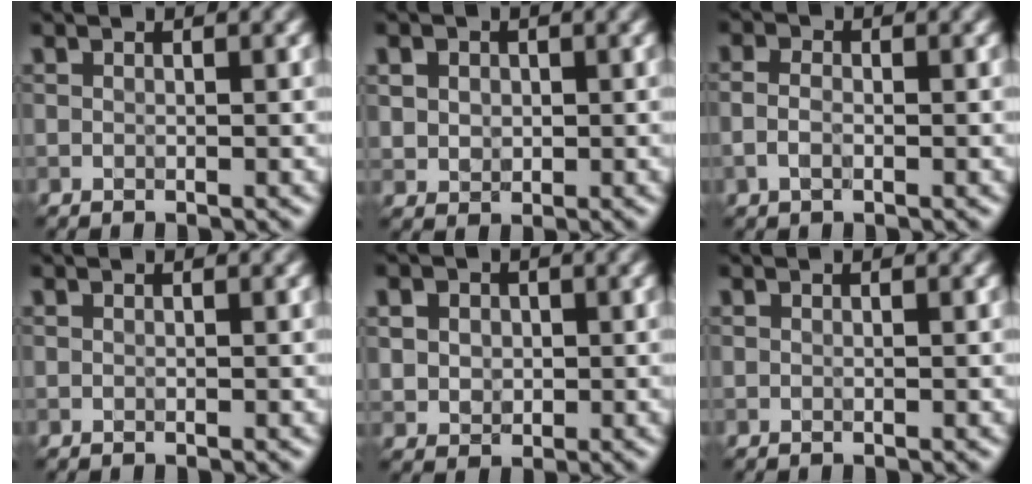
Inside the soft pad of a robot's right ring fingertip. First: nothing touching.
{"total": 3.4, "force": [1.3, 2.8, 1.5], "torque": [-0.037, 0.007, 0.024]}
{"total": 1.6, "force": [-0.4, 0.9, 1.2], "torque": [-0.026, 0.001, -0.014]}
{"total": 0.0}
{"total": 4.5, "force": [1.6, 3.7, 2.1], "torque": [-0.046, 0.017, 0.019]}
{"total": 0.0}